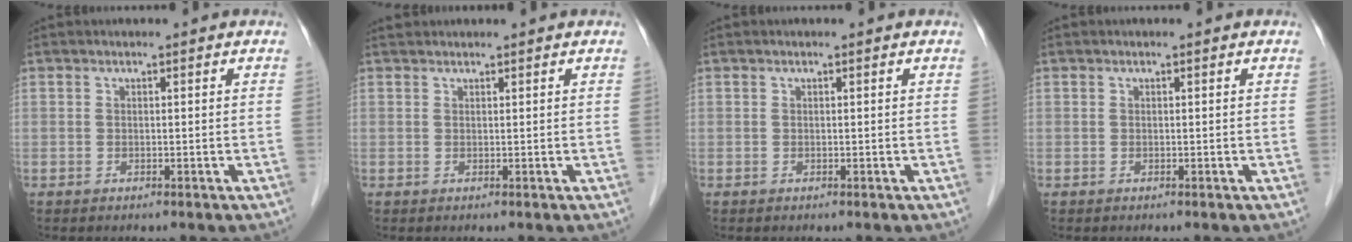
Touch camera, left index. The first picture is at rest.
{"total": 1.3, "force": [1.3, 0.2, 0.2], "torque": [-0.007, 0.022, 0.026]}
{"total": 0.0}
{"total": 0.0}